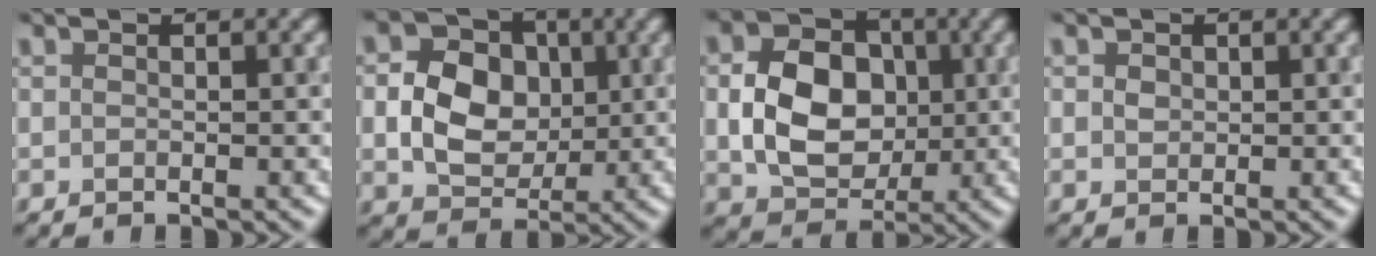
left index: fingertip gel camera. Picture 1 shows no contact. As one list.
[{"total": 5.4, "force": [0.1, 4.4, 3.1], "torque": [-0.056, 0.000, 0.003]}, {"total": 6.9, "force": [0.0, 5.5, 4.2], "torque": [-0.079, -0.003, 0.006]}, {"total": 0.7, "force": [0.1, 0.7, 0.1], "torque": [0.000, 0.001, 0.003]}]